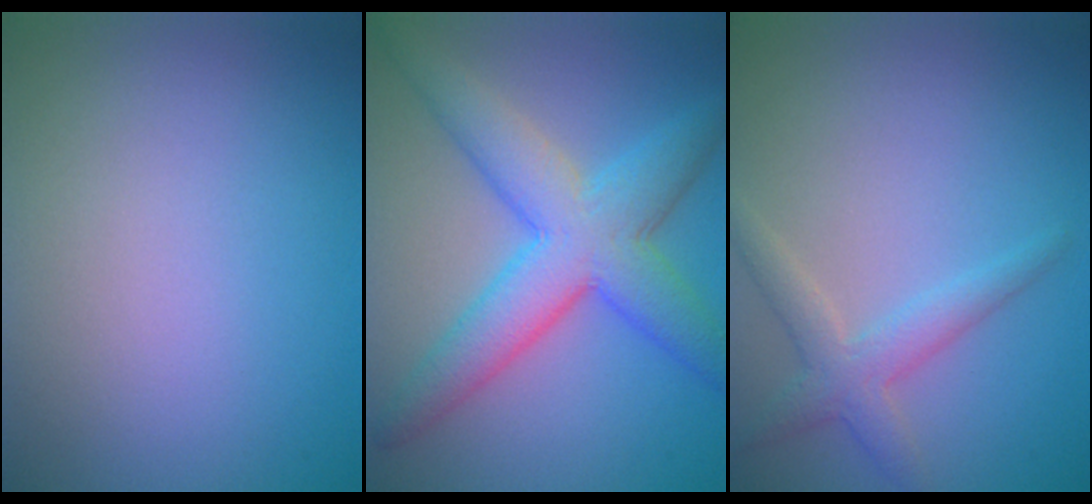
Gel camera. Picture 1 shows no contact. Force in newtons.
{"total": 7.5, "press": 7.5, "slide": 0.2}
{"total": 2.8, "press": 2.8, "slide": 0.1}